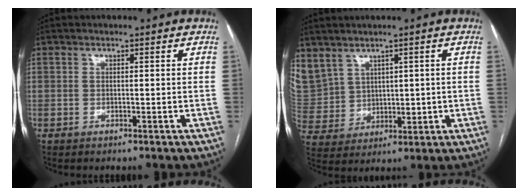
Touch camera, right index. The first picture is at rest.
{"total": 13.8, "force": [6.0, 11.2, 5.3], "torque": [-0.180, 0.041, 0.155]}